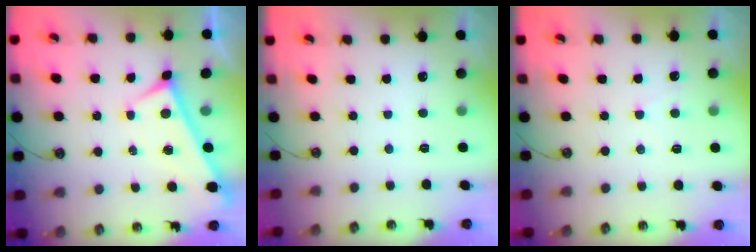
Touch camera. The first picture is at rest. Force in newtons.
{"total": 0.0}
{"total": 0.7, "press": 0.6, "slide": 0.4}